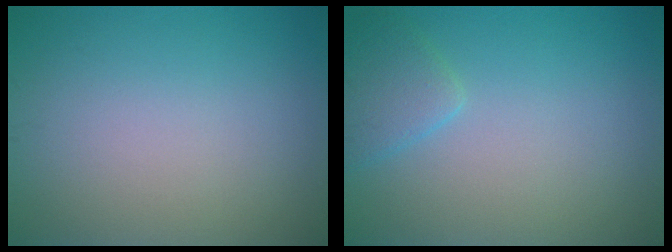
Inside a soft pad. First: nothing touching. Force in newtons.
{"total": 2.1, "press": 2.1, "slide": 0.2}